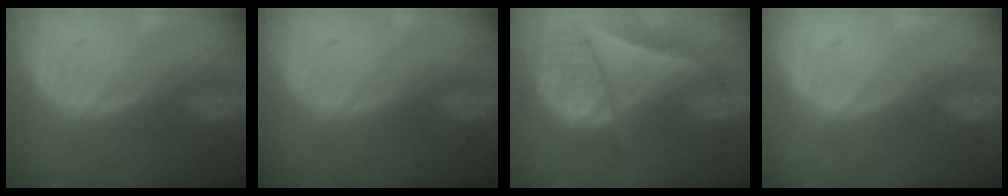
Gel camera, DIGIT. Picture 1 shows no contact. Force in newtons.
{"total": 0.0}
{"total": 9.5, "press": 8.2, "slide": 4.9}
{"total": 0.0}